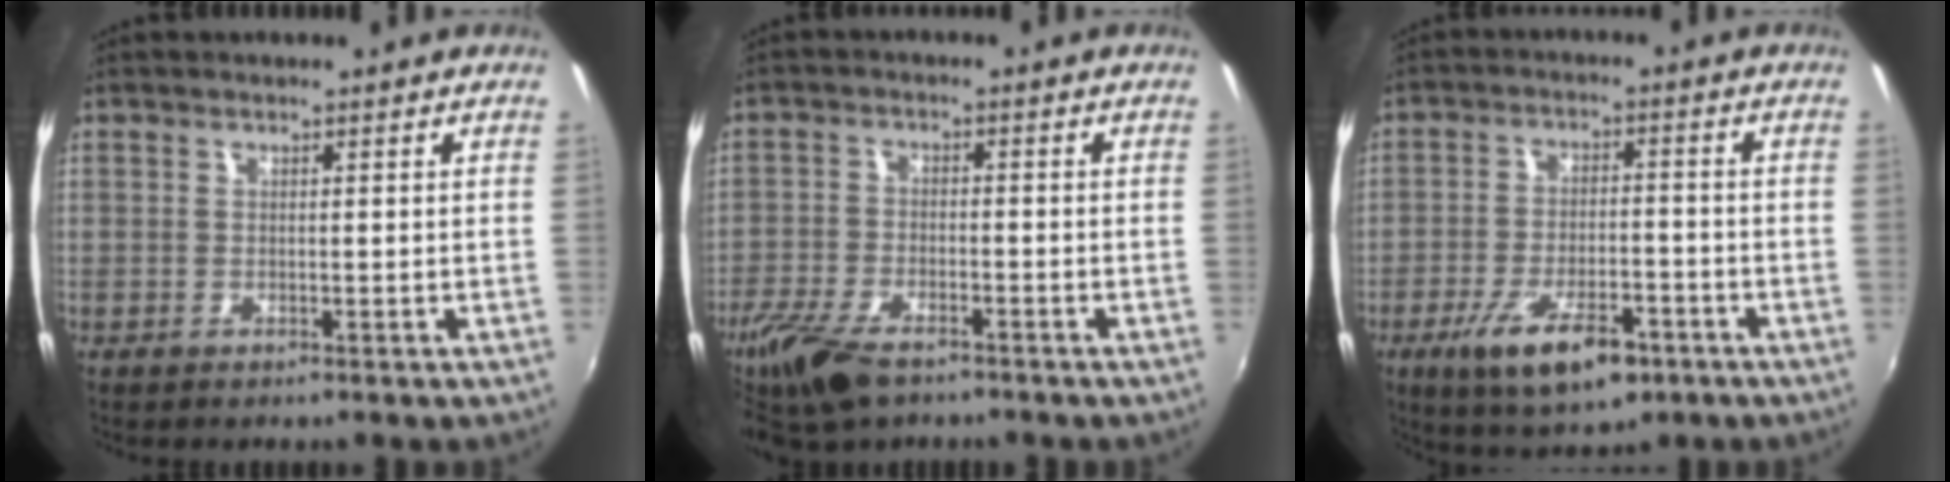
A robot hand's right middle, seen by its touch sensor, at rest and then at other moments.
{"total": 9.9, "force": [-7.0, 3.9, 5.7], "torque": [-0.148, -0.024, -0.135]}
{"total": 12.1, "force": [-6.8, 4.6, 8.8], "torque": [-0.178, -0.022, -0.110]}